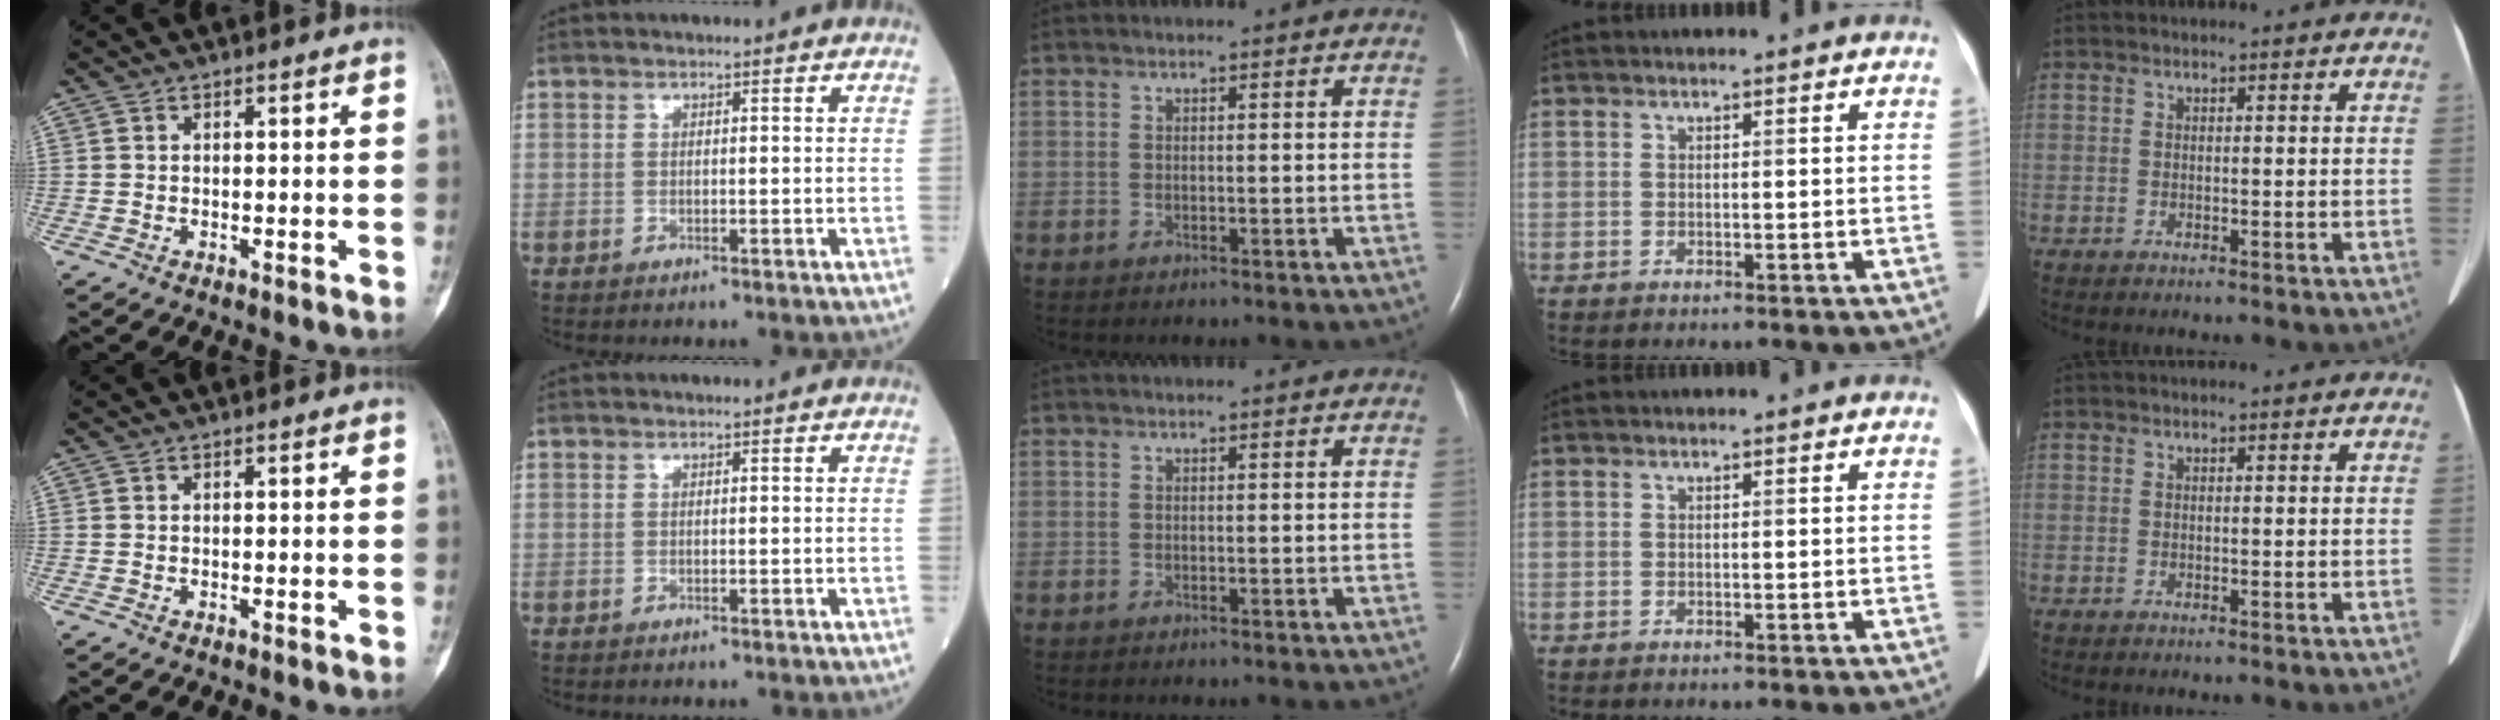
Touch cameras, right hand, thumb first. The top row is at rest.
{}